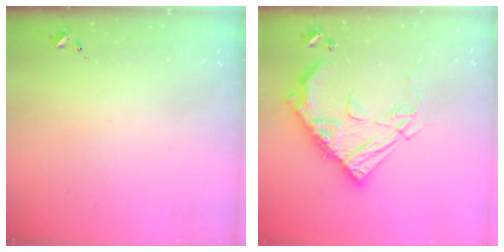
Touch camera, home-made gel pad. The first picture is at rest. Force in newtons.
{"total": 21.3, "press": 21.2, "slide": 2.1}